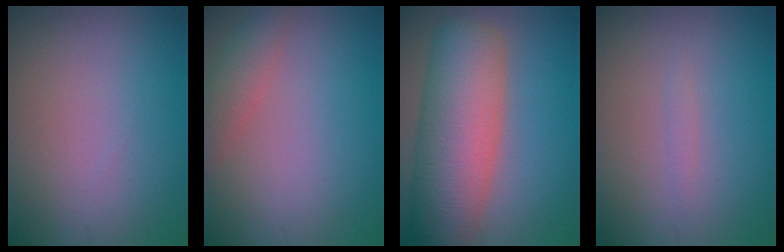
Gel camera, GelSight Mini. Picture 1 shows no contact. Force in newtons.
{"total": 2.6, "press": 2.6, "slide": 0.1}
{"total": 10.5, "press": 10.5, "slide": 0.8}
{"total": 0.6, "press": 0.6, "slide": 0.0}